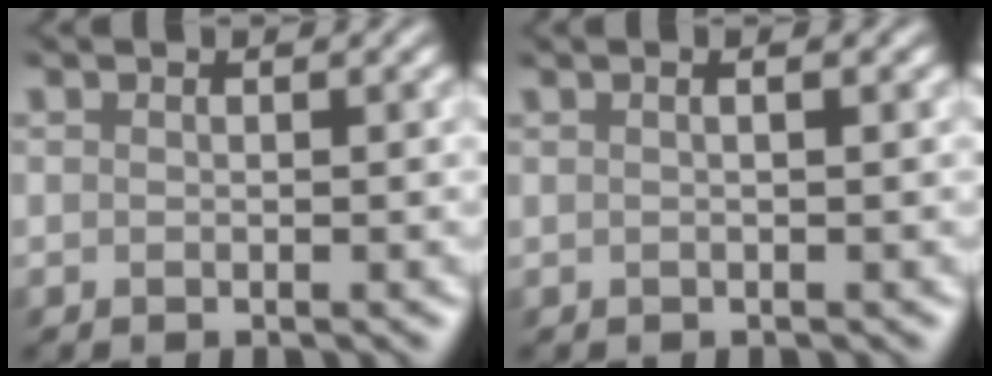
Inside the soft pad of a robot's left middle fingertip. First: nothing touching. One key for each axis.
{"total": 2.0, "fx": 0.8, "fy": 0.8, "fz": 1.6, "tx": -0.009, "ty": 0.004, "tz": -0.007}